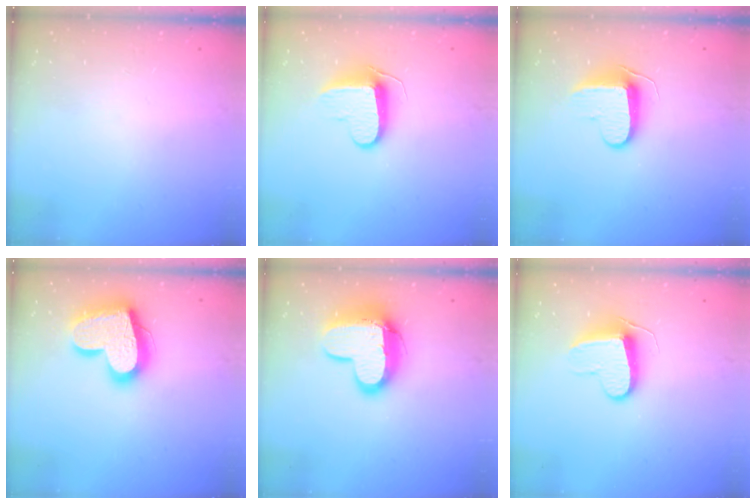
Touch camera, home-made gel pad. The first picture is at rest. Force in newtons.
{"total": 9.4, "press": 9.4, "slide": 0.2}
{"total": 8.9, "press": 8.9, "slide": 0.8}
{"total": 20.5, "press": 20.4, "slide": 1.7}
{"total": 14.2, "press": 14.2, "slide": 1.1}
{"total": 9.7, "press": 9.7, "slide": 0.4}